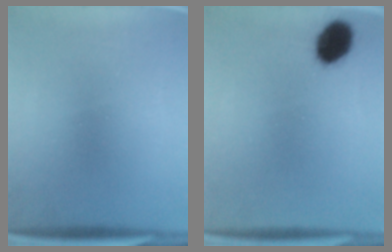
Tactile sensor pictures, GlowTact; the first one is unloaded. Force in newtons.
{"total": 7.1}